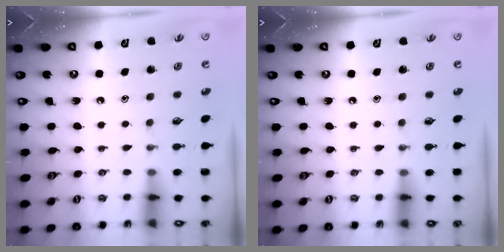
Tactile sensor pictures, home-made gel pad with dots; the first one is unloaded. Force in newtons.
{"total": 2.7, "press": 2.7, "slide": 0.5}